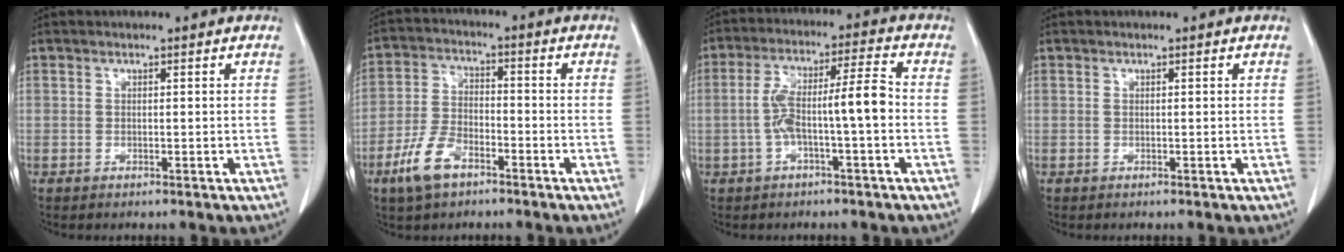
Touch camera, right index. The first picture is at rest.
{"total": 8.1, "force": [-4.9, 3.8, 5.2], "torque": [-0.121, 0.001, -0.093]}
{"total": 8.5, "force": [-1.5, 0.7, 8.4], "torque": [-0.156, 0.033, -0.025]}
{"total": 0.0}